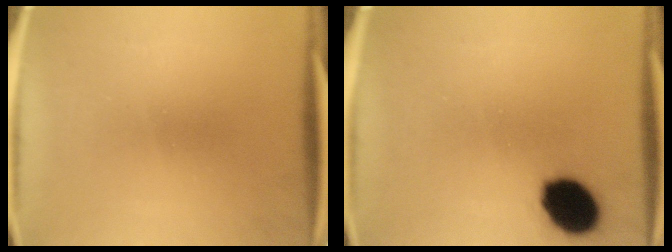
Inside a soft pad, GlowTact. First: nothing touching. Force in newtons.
{"total": 11.6}